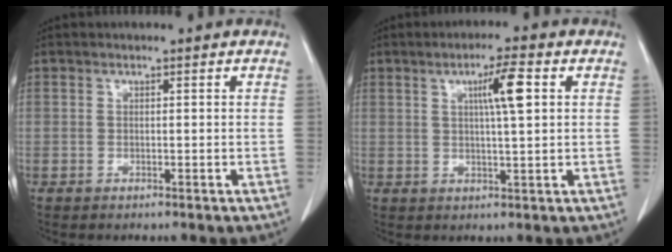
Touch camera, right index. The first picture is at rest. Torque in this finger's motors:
{"motor_torque": [0.21, 0.17, 0.13, 0.06]}